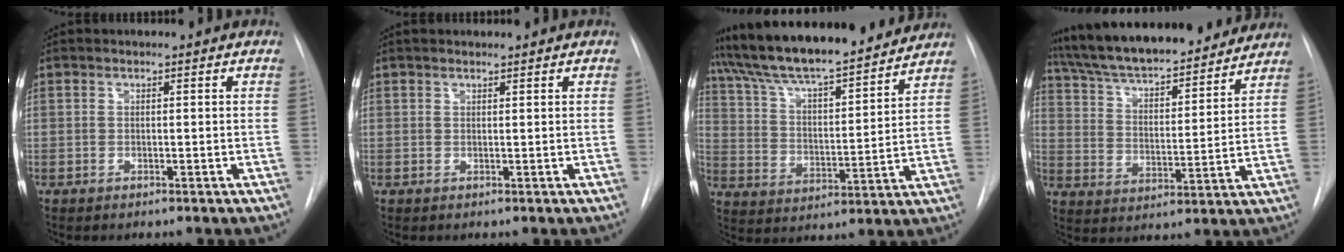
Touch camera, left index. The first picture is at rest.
{"total": 1.4, "force": [1.3, 0.1, 0.6], "torque": [-0.007, 0.016, 0.020]}
{"total": 19.1, "force": [17.4, 2.1, 7.6], "torque": [-0.132, 0.009, 0.275]}
{"total": 22.2, "force": [19.9, 4.3, 8.9], "torque": [-0.154, 0.016, 0.301]}